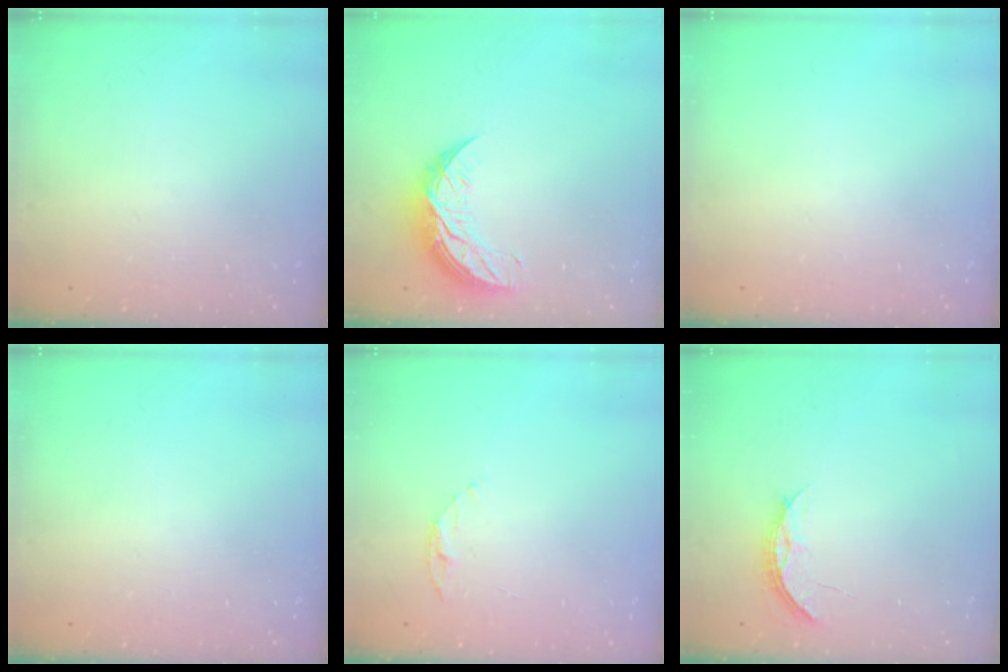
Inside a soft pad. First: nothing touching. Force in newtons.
{"total": 9.9, "press": 9.9, "slide": 0.5}
{"total": 0.0}
{"total": 0.0}
{"total": 3.9, "press": 3.9, "slide": 0.4}
{"total": 3.9, "press": 3.9, "slide": 0.4}